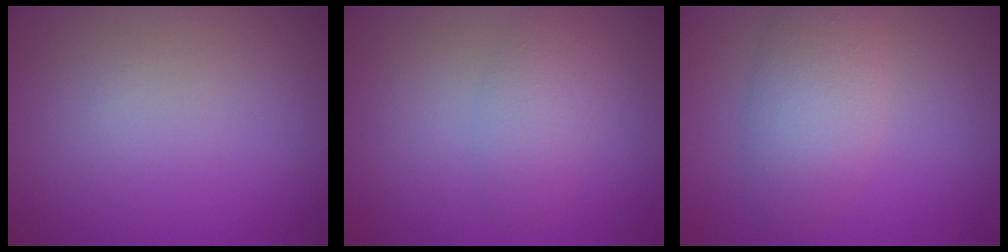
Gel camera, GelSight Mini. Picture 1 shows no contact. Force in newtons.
{"total": 2.8, "press": 2.8, "slide": 0.1}
{"total": 4.3, "press": 4.3, "slide": 0.1}